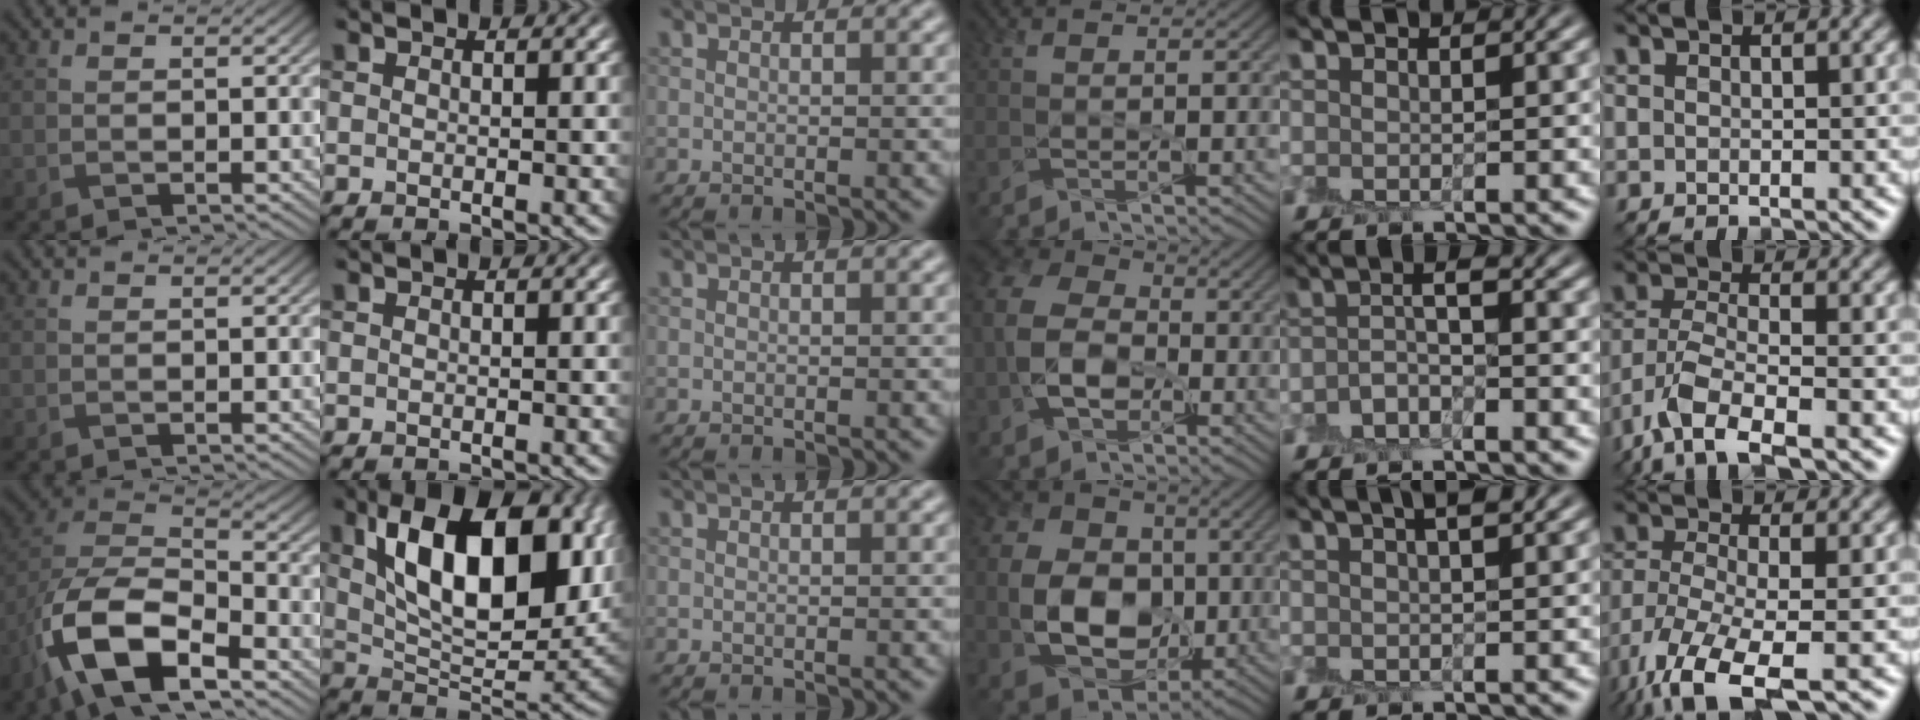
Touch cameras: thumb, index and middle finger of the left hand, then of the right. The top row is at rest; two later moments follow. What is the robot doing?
{"motion": "peel", "object": "envelope seal"}